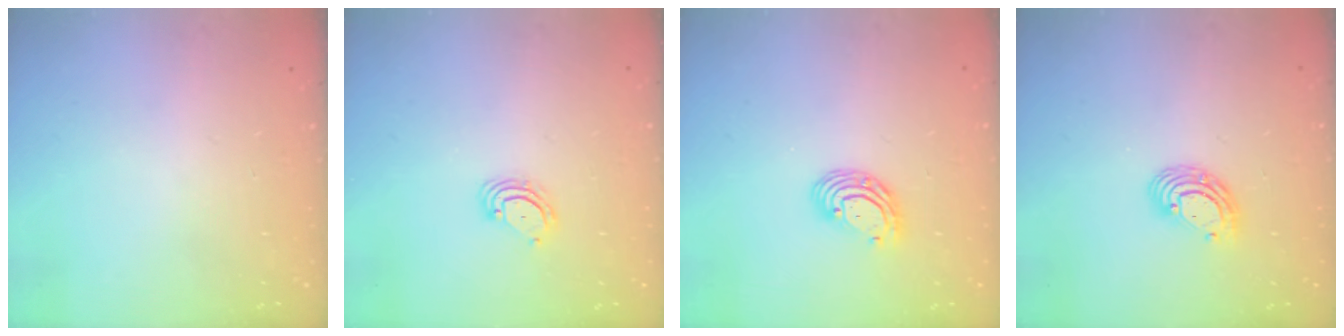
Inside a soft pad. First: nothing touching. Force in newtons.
{"total": 4.5, "press": 4.5, "slide": 0.3}
{"total": 7.2, "press": 7.1, "slide": 1.6}
{"total": 8.0, "press": 7.9, "slide": 1.2}